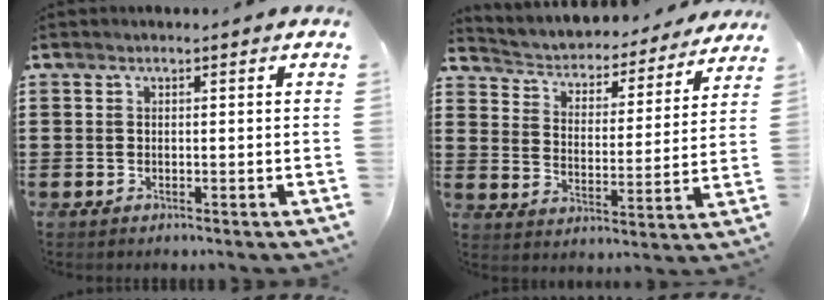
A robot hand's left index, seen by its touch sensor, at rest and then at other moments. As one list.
[{"total": 2.7, "force": [2.6, 0.9, 0.2], "torque": [-0.025, -0.027, 0.033]}]